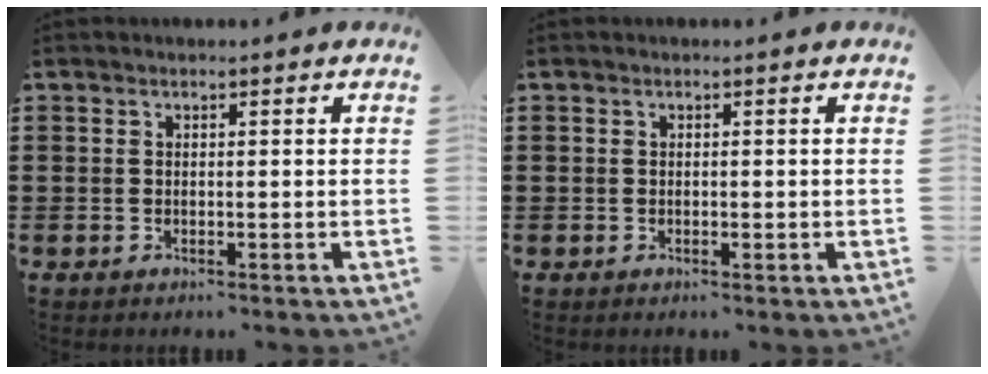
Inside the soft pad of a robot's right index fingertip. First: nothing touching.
{"total": 0.6, "force": [-0.1, 0.1, 0.5], "torque": [-0.011, -0.003, -0.001]}